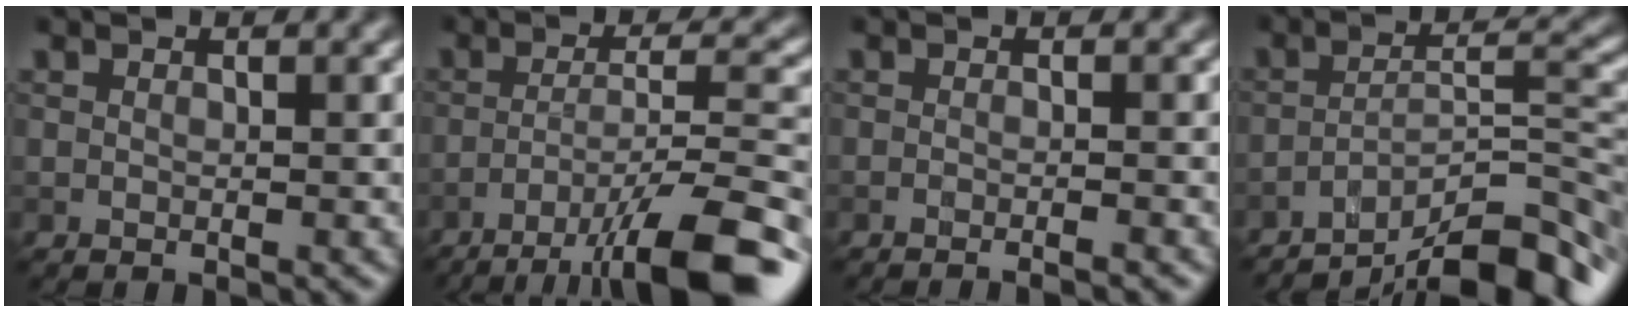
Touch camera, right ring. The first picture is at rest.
{"total": 11.6, "force": [-7.3, 2.1, 8.7], "torque": [-0.127, 0.010, -0.119]}
{"total": 1.9, "force": [-1.2, 0.4, 1.4], "torque": [-0.002, 0.000, -0.029]}
{"total": 10.5, "force": [-7.9, 2.3, 6.6], "torque": [-0.081, 0.013, -0.132]}